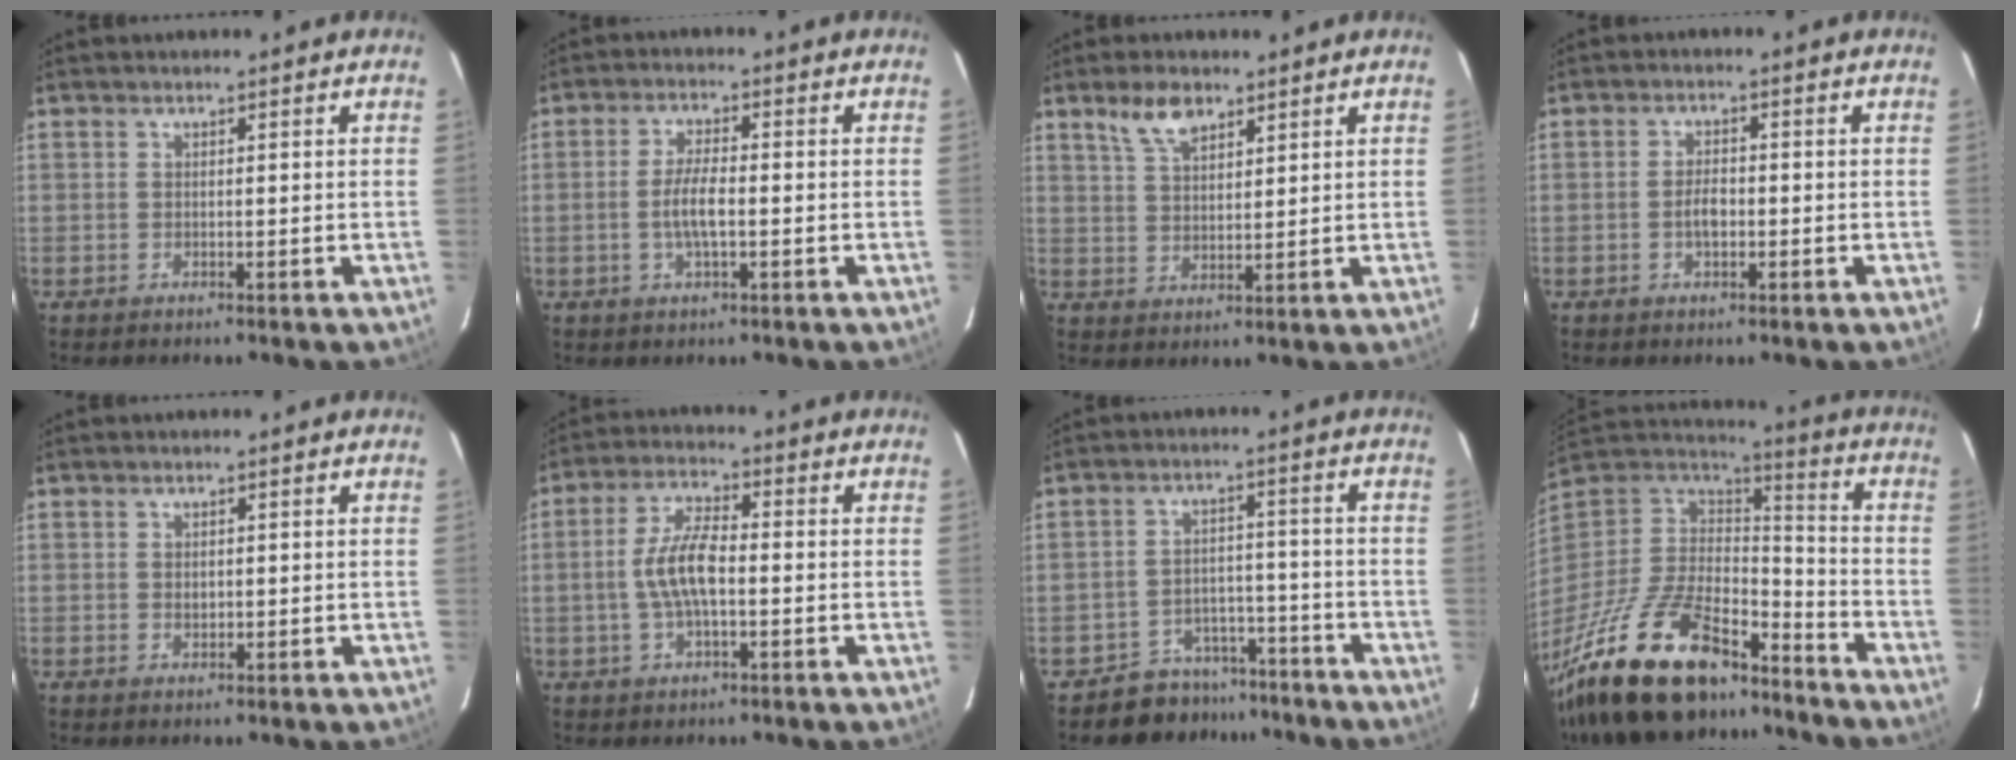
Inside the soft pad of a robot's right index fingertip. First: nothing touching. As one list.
[{"total": 4.9, "force": [-1.1, 1.0, 4.6], "torque": [-0.095, 0.001, -0.021]}, {"total": 5.9, "force": [4.0, 2.6, 3.3], "torque": [-0.060, 0.008, 0.079]}, {"total": 2.7, "force": [-0.9, 1.3, 2.3], "torque": [-0.044, 0.003, -0.015]}, {"total": 0.8, "force": [0.0, 0.6, 0.6], "torque": [-0.010, 0.000, 0.000]}, {"total": 7.4, "force": [-1.2, 2.4, 6.9], "torque": [-0.141, 0.009, -0.024]}, {"total": 10.5, "force": [-9.0, 5.5, 0.8], "torque": [-0.019, 0.051, -0.125]}, {"total": 30.8, "force": [-21.7, 12.7, 17.8], "torque": [-0.365, -0.019, -0.357]}]